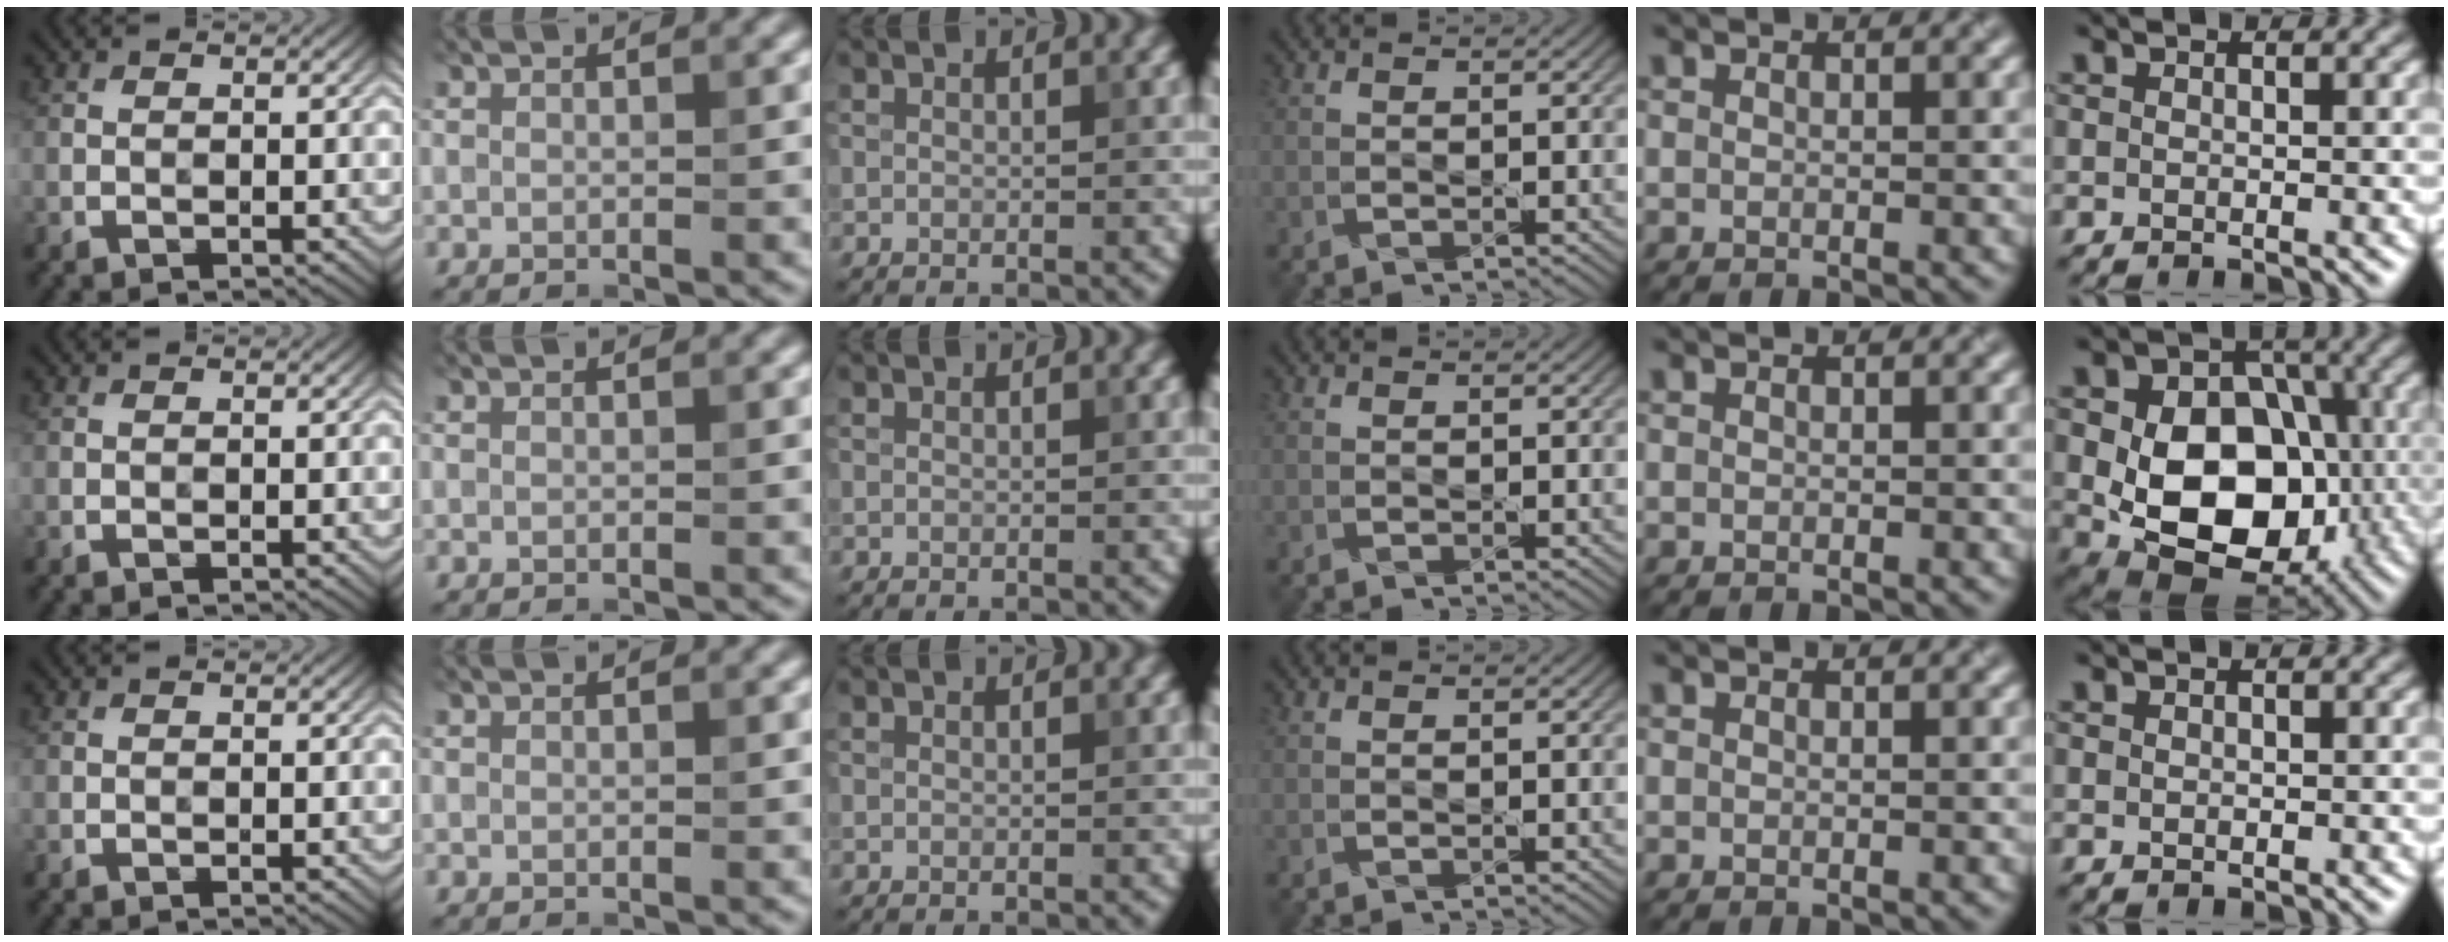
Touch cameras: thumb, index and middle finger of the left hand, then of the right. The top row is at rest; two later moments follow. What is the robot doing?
{"motion": "pour", "object": "pitcher"}